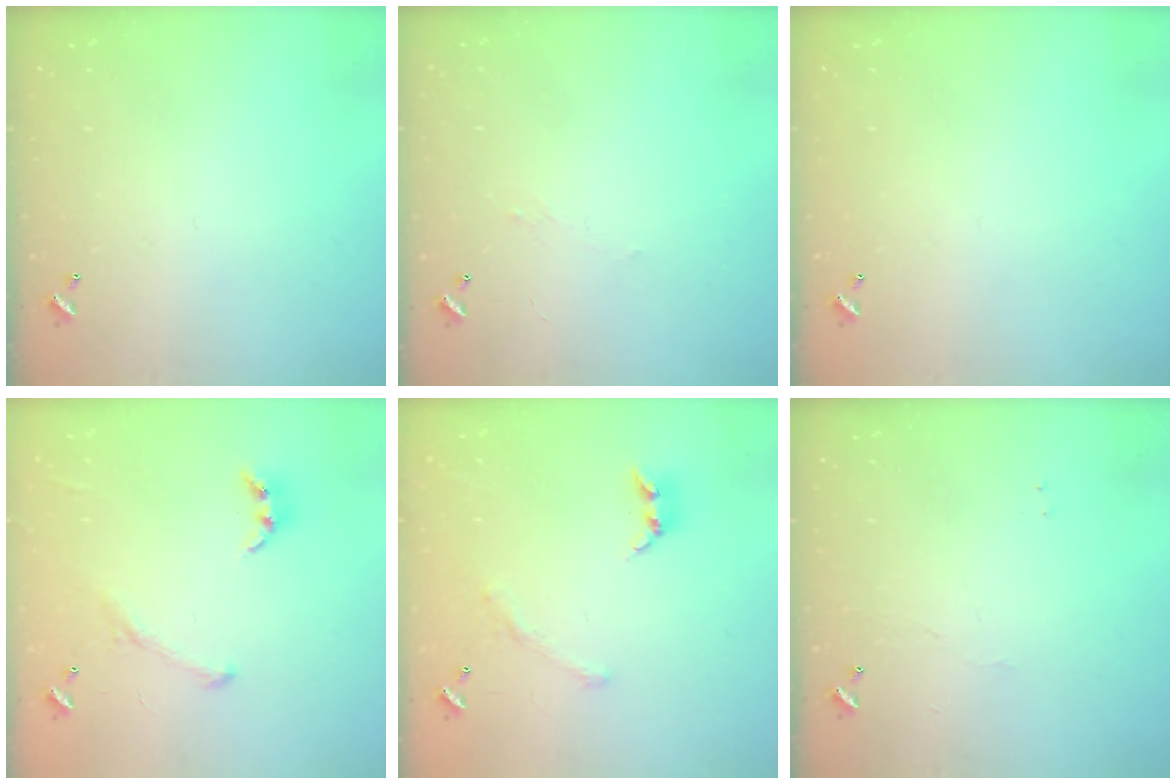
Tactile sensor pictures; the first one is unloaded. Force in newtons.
{"total": 2.2, "press": 2.0, "slide": 0.8}
{"total": 0.0}
{"total": 1.6, "press": 1.4, "slide": 0.8}
{"total": 1.6, "press": 1.1, "slide": 1.1}
{"total": 1.2, "press": 1.1, "slide": 0.3}